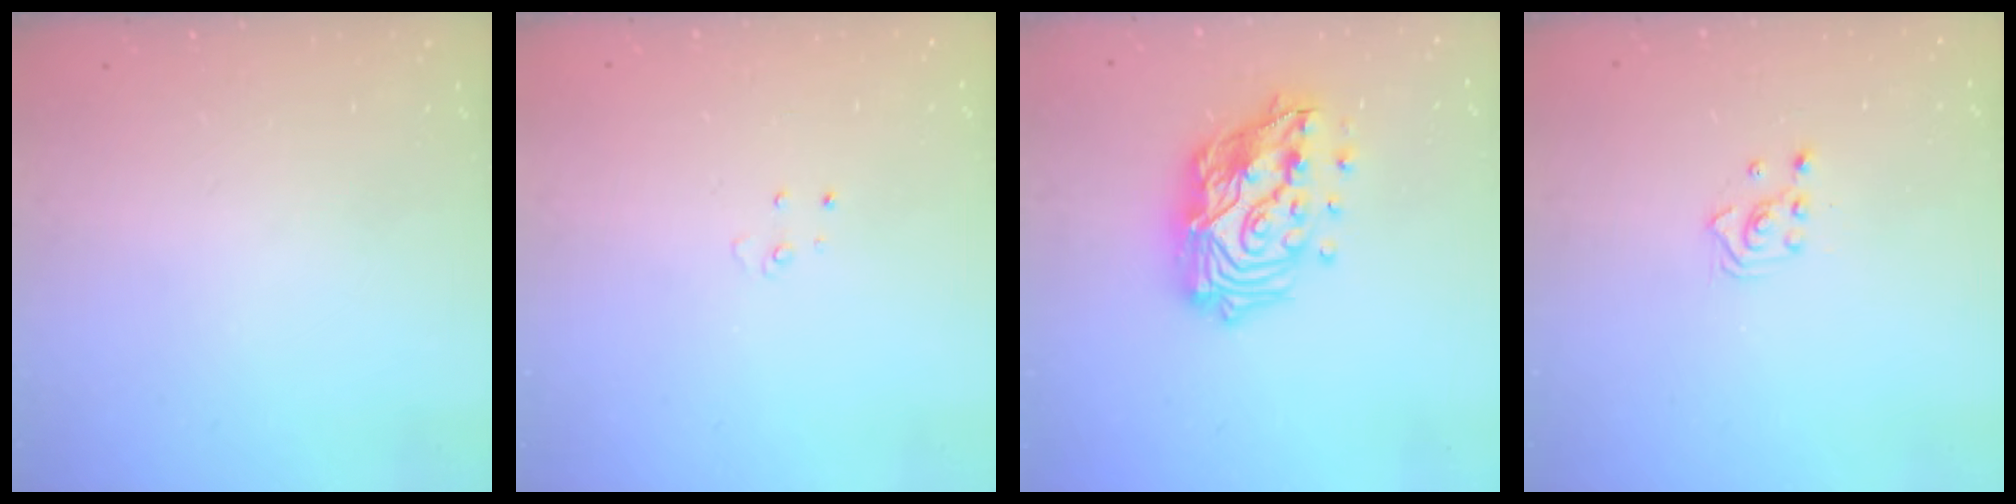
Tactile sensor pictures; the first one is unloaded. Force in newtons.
{"total": 2.7, "press": 2.7, "slide": 0.2}
{"total": 18.6, "press": 18.6, "slide": 1.4}
{"total": 2.5, "press": 2.5, "slide": 0.3}